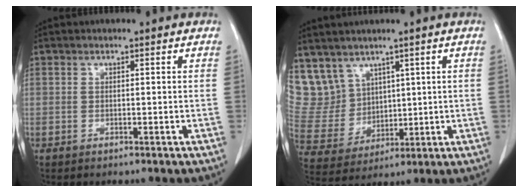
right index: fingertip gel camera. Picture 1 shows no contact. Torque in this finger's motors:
{"motor_torque": [-0.24, 0.51, 0.00, 0.00]}